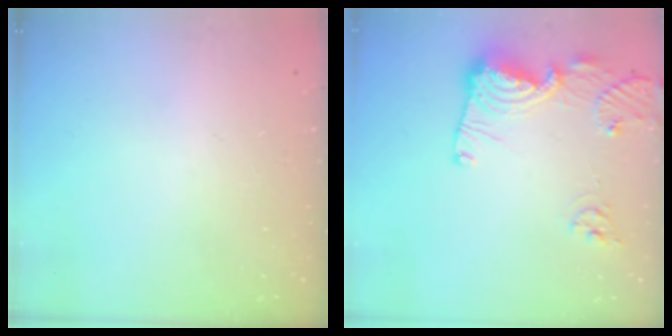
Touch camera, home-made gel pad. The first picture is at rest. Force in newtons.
{"total": 15.3, "press": 15.2, "slide": 1.7}